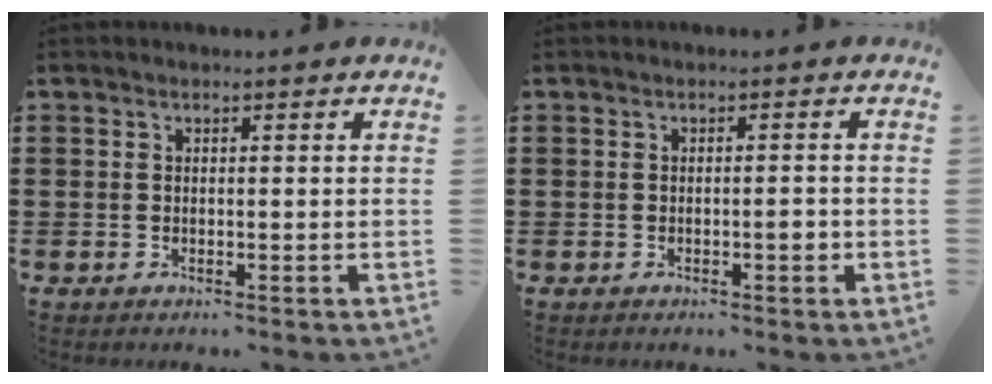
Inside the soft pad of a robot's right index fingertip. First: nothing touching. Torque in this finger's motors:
{"motor_torque": [0.66, 0.16, 0.18, 0.09]}